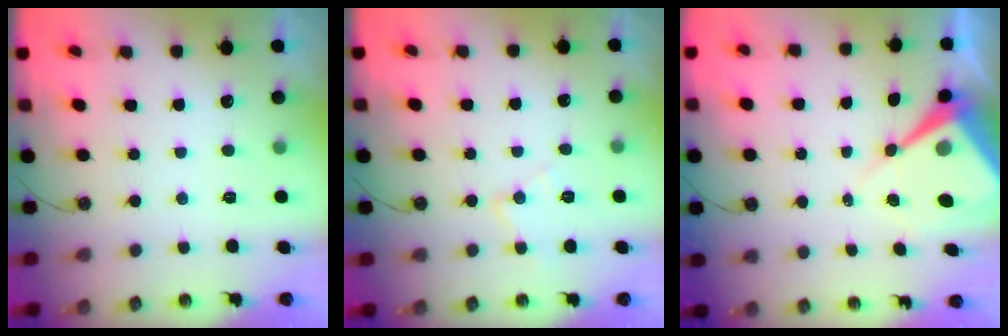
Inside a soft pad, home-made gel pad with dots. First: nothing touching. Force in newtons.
{"total": 7.8, "press": 7.7, "slide": 0.4}
{"total": 11.5, "press": 11.4, "slide": 1.0}